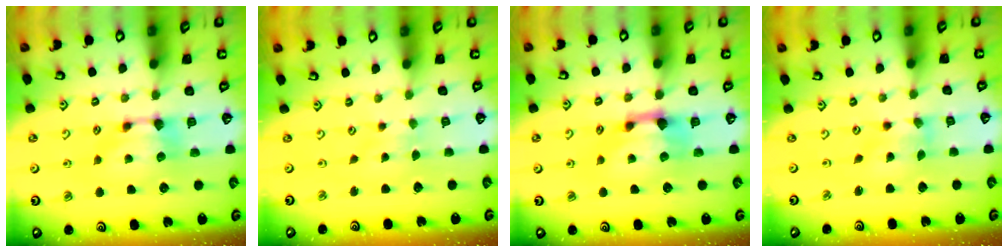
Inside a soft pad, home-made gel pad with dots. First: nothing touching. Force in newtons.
{"total": 2.8, "press": 2.8, "slide": 0.2}
{"total": 1.5, "press": 0.5, "slide": 1.4}
{"total": 1.3, "press": 0.7, "slide": 1.1}